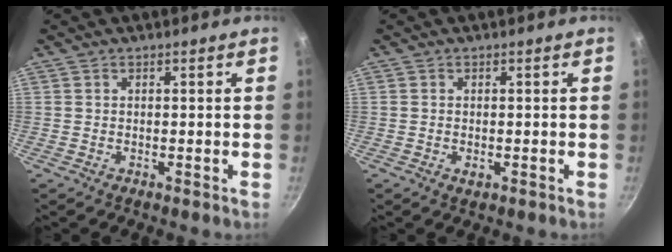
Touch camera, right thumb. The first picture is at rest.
{"total": 1.3, "force": [-0.3, 0.8, 1.0], "torque": [-0.017, -0.001, -0.005]}